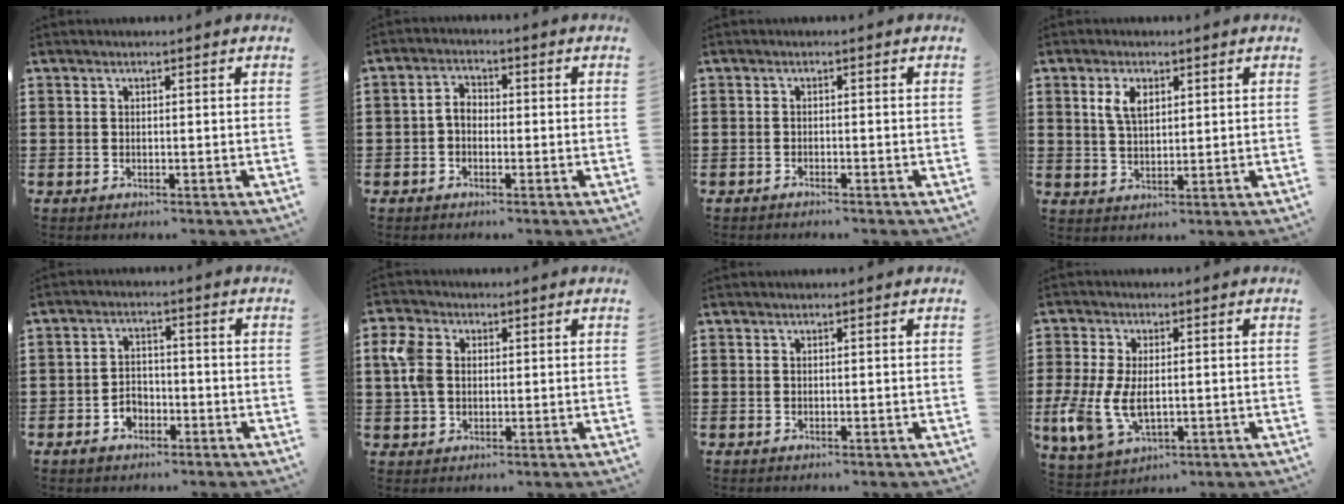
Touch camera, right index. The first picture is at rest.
{"total": 2.7, "force": [-0.7, 1.7, 1.9], "torque": [-0.045, 0.003, -0.018]}
{"total": 0.8, "force": [-0.8, -0.1, 0.1], "torque": [-0.003, -0.002, -0.016]}
{"total": 4.1, "force": [1.7, 2.2, 3.1], "torque": [-0.070, 0.009, 0.029]}
{"total": 3.2, "force": [-1.9, 2.2, 1.3], "torque": [-0.028, 0.007, -0.040]}
{"total": 5.3, "force": [1.1, 3.9, 3.4], "torque": [-0.100, 0.008, 0.013]}
{"total": 0.0}
{"total": 7.9, "force": [-0.8, 4.6, 6.3], "torque": [-0.154, -0.006, -0.015]}